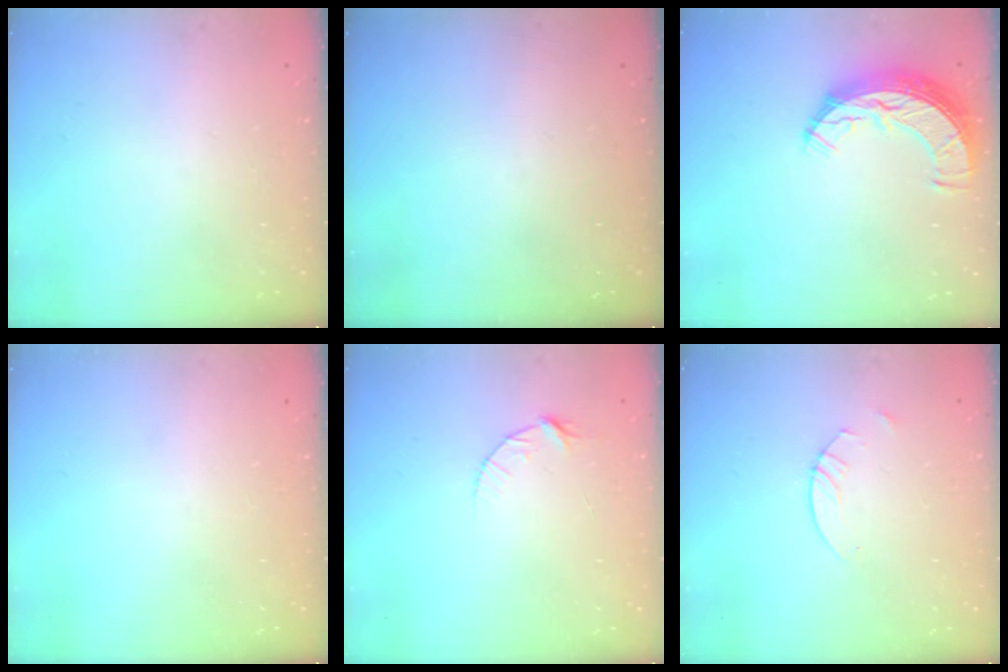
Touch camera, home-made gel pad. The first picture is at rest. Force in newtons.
{"total": 0.0}
{"total": 9.6, "press": 9.6, "slide": 0.8}
{"total": 0.0}
{"total": 5.5, "press": 5.4, "slide": 0.6}
{"total": 2.4, "press": 2.4, "slide": 0.1}